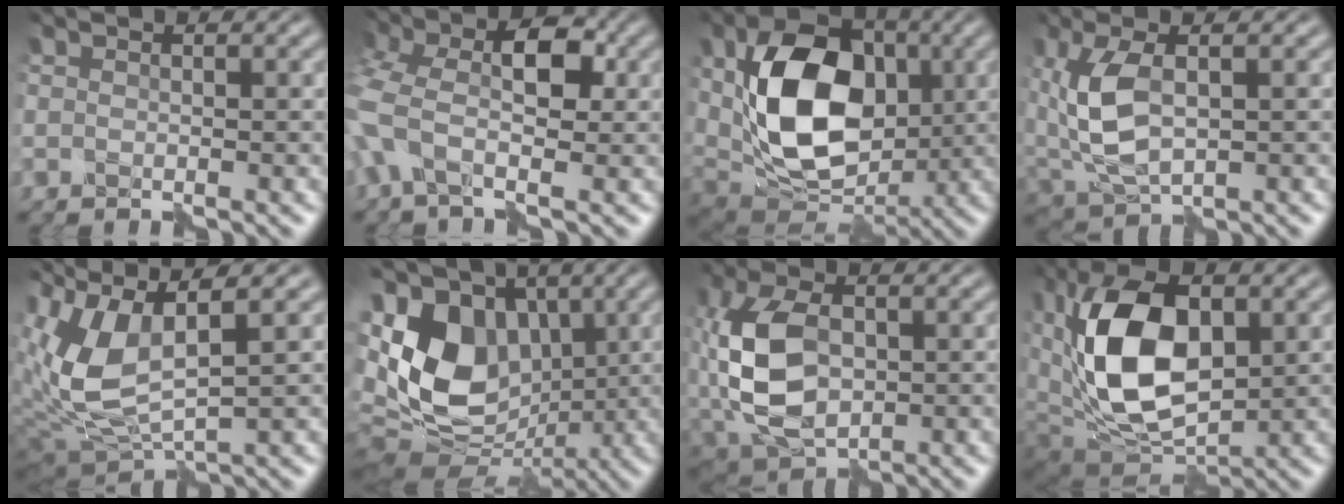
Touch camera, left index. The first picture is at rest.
{"total": 7.2, "force": [-0.2, 4.2, 5.8], "torque": [-0.125, 0.018, -0.019]}
{"total": 12.2, "force": [1.2, 8.3, 8.9], "torque": [-0.158, 0.001, 0.023]}
{"total": 6.6, "force": [0.9, 3.5, 5.6], "torque": [-0.134, 0.004, 0.018]}
{"total": 8.0, "force": [2.5, 3.2, 6.9], "torque": [-0.171, -0.001, 0.053]}
{"total": 10.3, "force": [1.5, 7.1, 7.3], "torque": [-0.145, -0.001, 0.012]}
{"total": 9.0, "force": [-0.3, 5.7, 7.0], "torque": [-0.158, 0.001, -0.005]}
{"total": 11.8, "force": [1.8, 7.2, 9.2], "torque": [-0.165, 0.001, 0.032]}